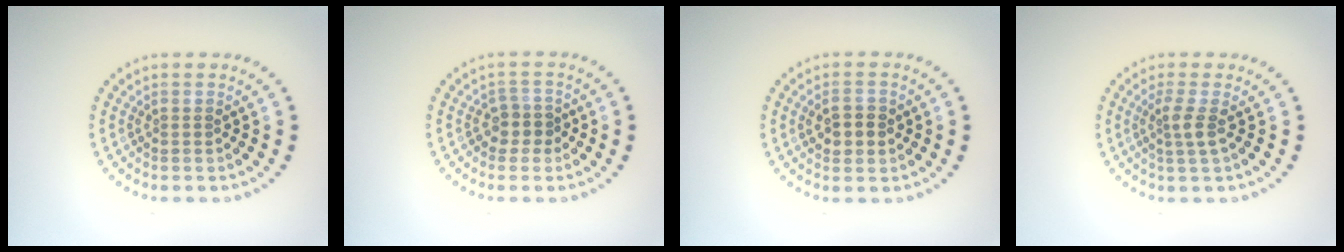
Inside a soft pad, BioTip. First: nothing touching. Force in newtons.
{"total": 1.8, "press": 1.5, "slide": 1.1}
{"total": 2.5, "press": 2.5, "slide": 0.3}
{"total": 1.9, "press": 1.4, "slide": 1.2}